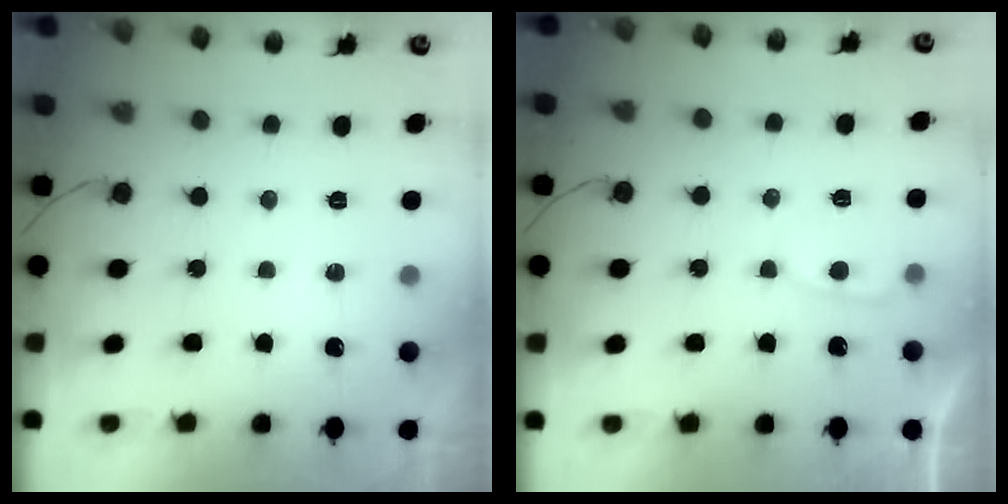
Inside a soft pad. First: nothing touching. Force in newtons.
{"total": 2.7, "press": 2.7, "slide": 0.4}